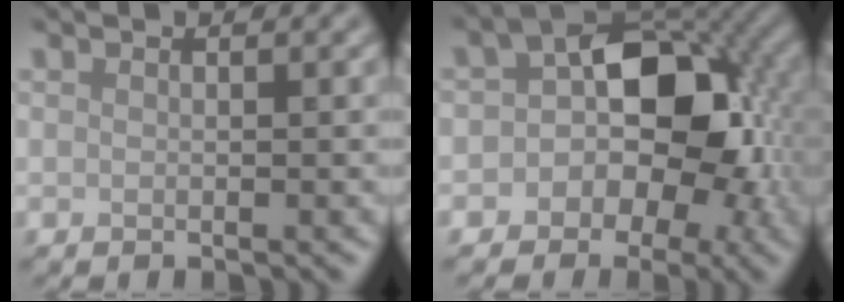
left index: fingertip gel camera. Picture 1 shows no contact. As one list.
[{"total": 9.2, "force": [-1.0, 6.6, 6.4], "torque": [-0.017, 0.017, -0.037]}]